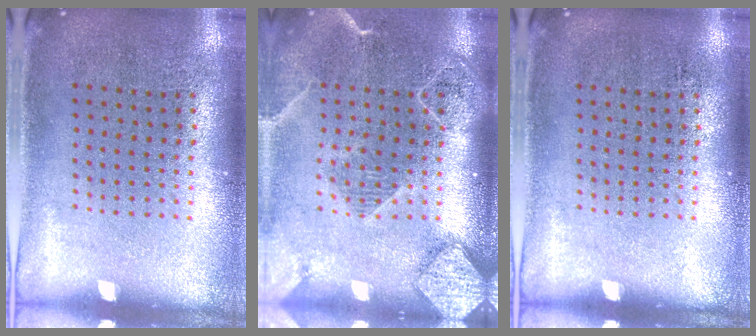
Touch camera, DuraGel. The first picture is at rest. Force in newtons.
{"total": 2.1, "press": 1.9, "slide": 0.9}
{"total": 0.0}